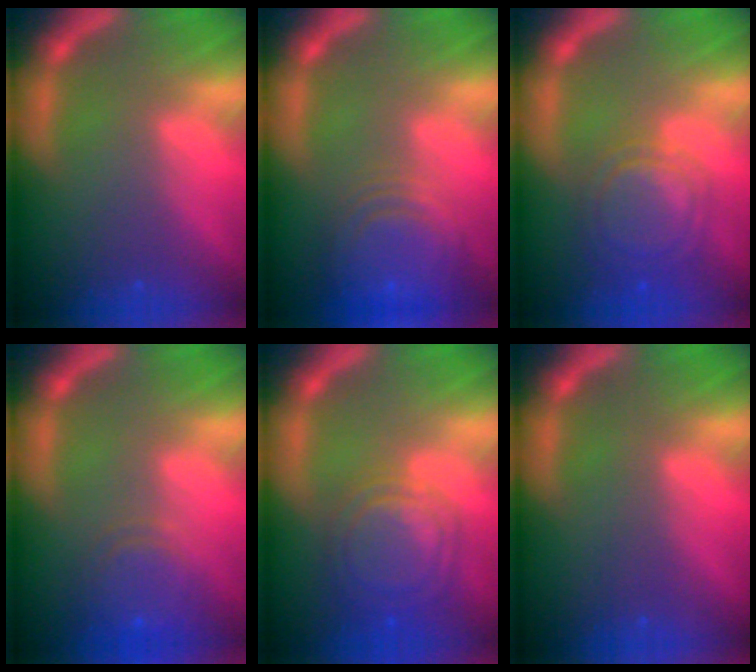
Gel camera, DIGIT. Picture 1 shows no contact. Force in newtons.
{"total": 9.1}
{"total": 6.5}
{"total": 5.1}
{"total": 7.6}
{"total": 0.0}